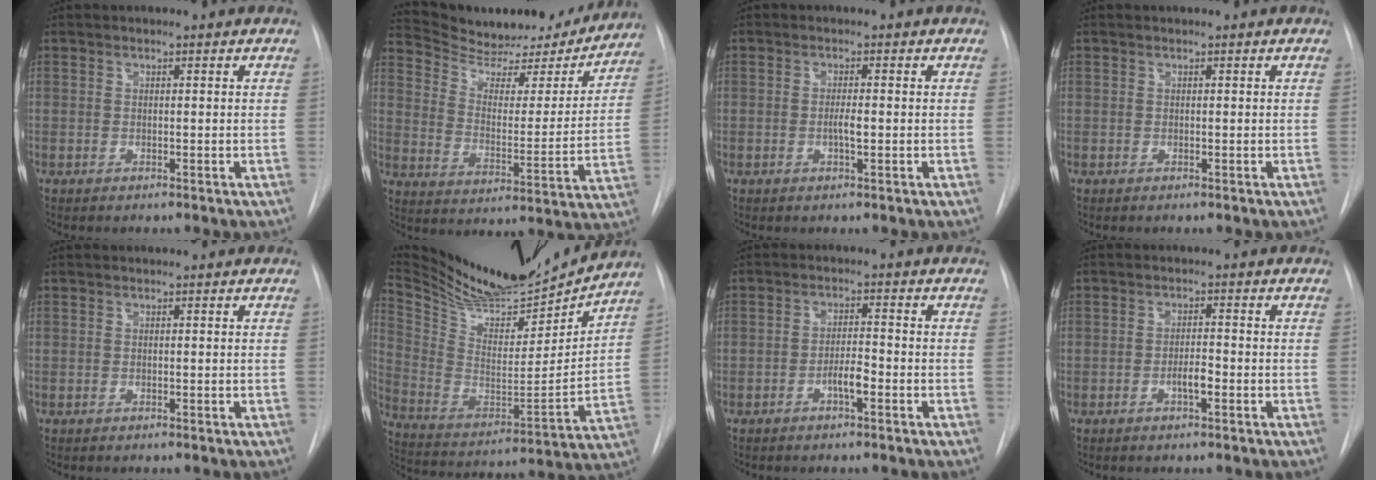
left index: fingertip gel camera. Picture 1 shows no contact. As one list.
[{"total": 20.6, "force": [19.2, 4.9, 5.4], "torque": [-0.078, -0.027, 0.270]}, {"total": 1.8, "force": [-0.6, 0.2, 1.7], "torque": [-0.032, -0.003, -0.011]}, {"total": 0.0}, {"total": 0.0}, {"total": 23.7, "force": [21.8, 3.7, 8.5], "torque": [-0.162, -0.040, 0.348]}, {"total": 3.0, "force": [-1.8, 0.5, 2.4], "torque": [-0.039, 0.000, -0.031]}, {"total": 2.3, "force": [-1.3, 0.4, 1.8], "torque": [-0.030, -0.001, -0.022]}]